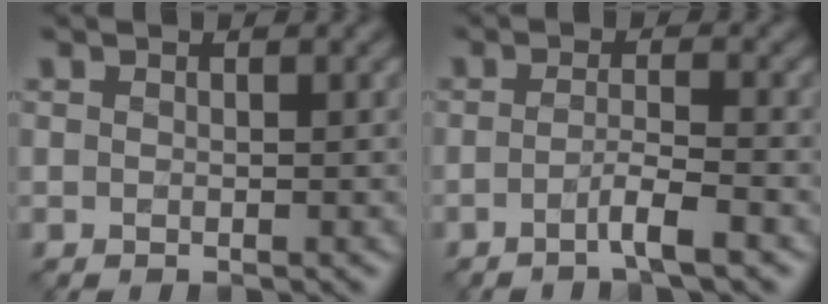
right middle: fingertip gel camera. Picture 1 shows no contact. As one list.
[{"total": 2.8, "force": [-1.4, 0.4, 2.4], "torque": [-0.035, 0.005, -0.035]}]